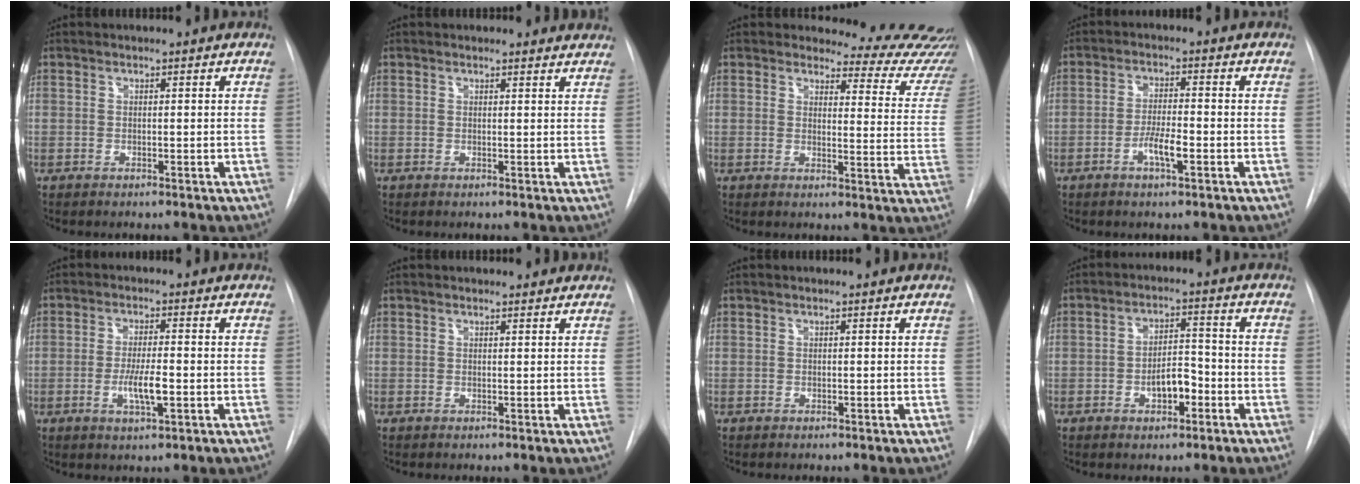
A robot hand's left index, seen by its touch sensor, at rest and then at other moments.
{"total": 2.5, "force": [2.3, 0.8, -0.1], "torque": [0.006, -0.014, 0.006]}
{"total": 13.5, "force": [13.1, 2.9, 1.5], "torque": [0.019, -0.105, 0.111]}
{"total": 4.6, "force": [-2.6, 0.7, 3.7], "torque": [-0.070, -0.006, -0.047]}
{"total": 5.3, "force": [-2.2, 0.9, 4.7], "torque": [-0.090, -0.012, -0.035]}
{"total": 1.7, "force": [1.5, 0.7, 0.2], "torque": [-0.003, 0.002, 0.009]}
{"total": 0.0}
{"total": 5.4, "force": [-2.9, 2.3, 3.9], "torque": [-0.064, 0.006, -0.044]}